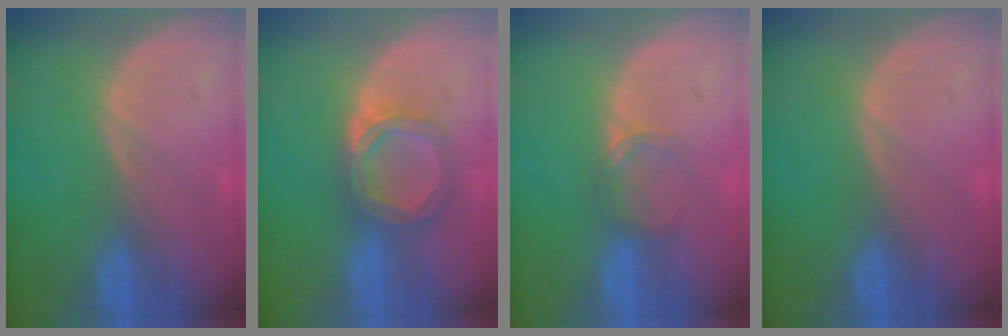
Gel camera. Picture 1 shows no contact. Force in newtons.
{"total": 5.4, "press": 5.2, "slide": 1.6}
{"total": 2.2, "press": 2.2, "slide": 0.2}
{"total": 0.0}